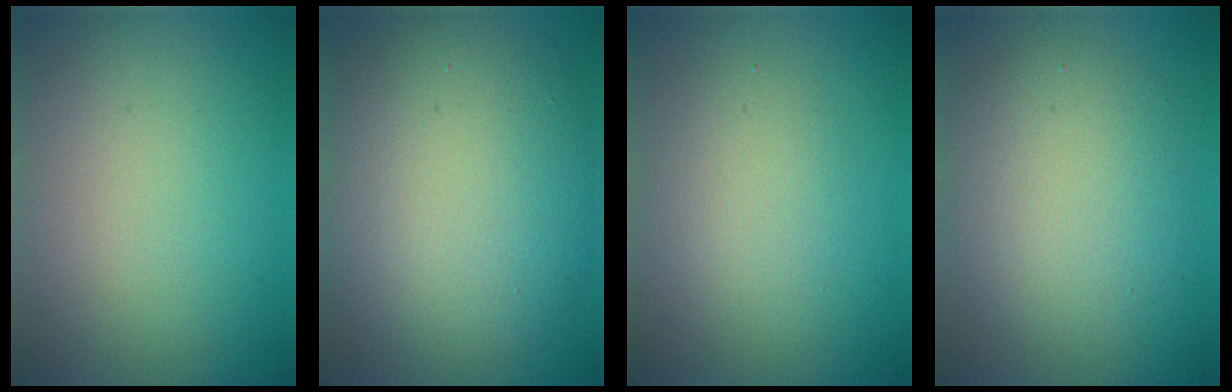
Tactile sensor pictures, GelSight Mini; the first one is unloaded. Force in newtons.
{"total": 11.4, "press": 11.4, "slide": 1.0}
{"total": 2.5, "press": 2.5, "slide": 0.1}
{"total": 3.7, "press": 3.7, "slide": 0.4}